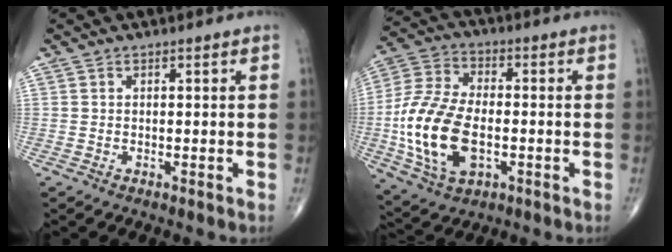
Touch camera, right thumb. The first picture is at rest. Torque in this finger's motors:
{"motor_torque": [0.17, 1.53, 1.77, -0.05, 0.55]}